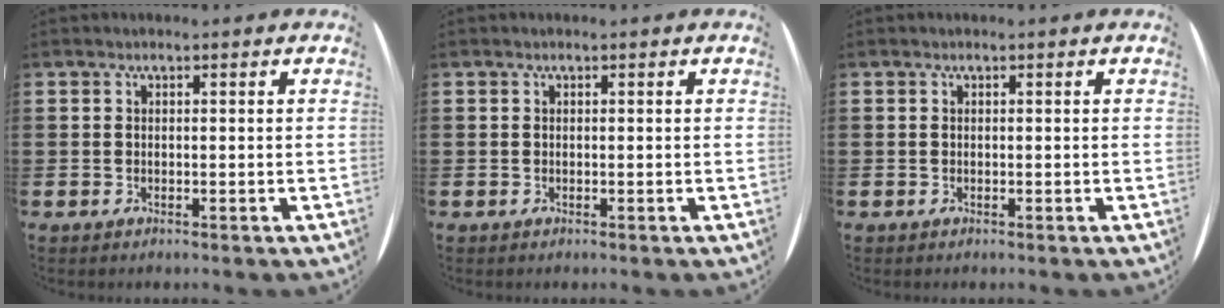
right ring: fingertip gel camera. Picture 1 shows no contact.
{"total": 0.0}
{"total": 0.0}